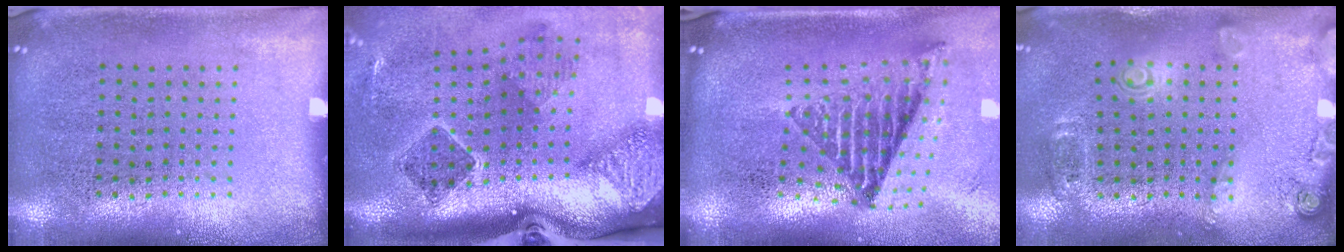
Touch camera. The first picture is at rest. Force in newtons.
{"total": 2.8, "press": 1.9, "slide": 2.1}
{"total": 1.8, "press": 1.4, "slide": 1.2}
{"total": 1.9, "press": 1.2, "slide": 1.4}